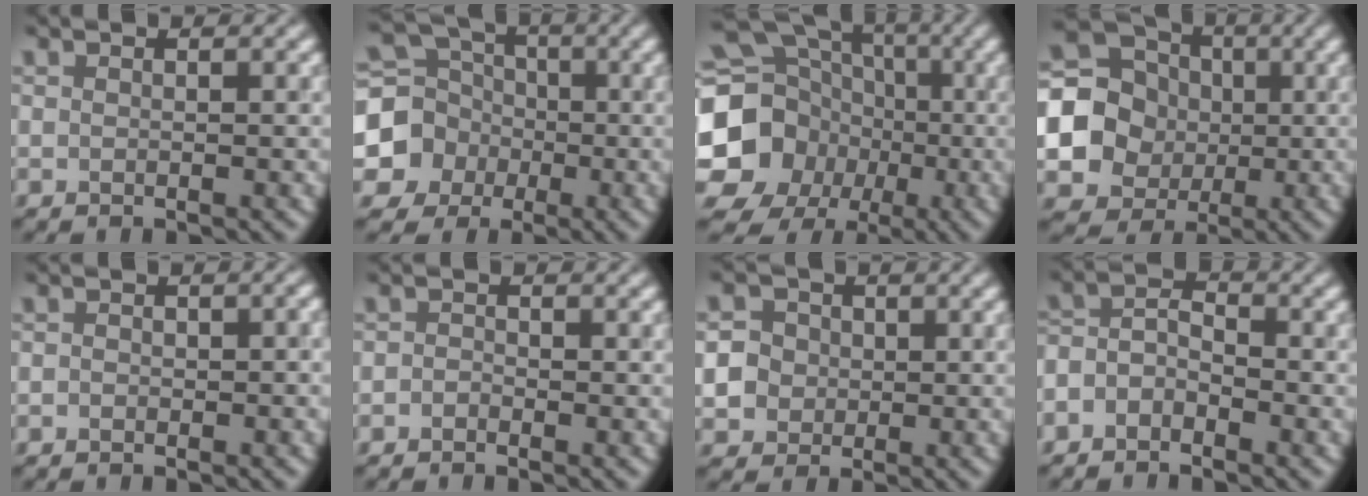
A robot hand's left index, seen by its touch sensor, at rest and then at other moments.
{"total": 7.6, "force": [-1.6, 7.0, 2.5], "torque": [-0.065, -0.008, -0.058]}
{"total": 20.4, "force": [-3.1, 18.6, 7.7], "torque": [-0.172, -0.006, -0.099]}
{"total": 11.6, "force": [-0.5, 10.9, 4.1], "torque": [-0.115, 0.012, -0.030]}
{"total": 2.1, "force": [-0.5, 1.4, 1.4], "torque": [-0.010, 0.002, -0.015]}
{"total": 1.0, "force": [-0.9, 0.4, 0.1], "torque": [-0.003, 0.000, -0.019]}
{"total": 6.7, "force": [-1.1, 6.4, 1.9], "torque": [-0.040, 0.009, -0.038]}
{"total": 2.7, "force": [-2.1, 1.3, 1.2], "torque": [-0.027, 0.006, -0.051]}